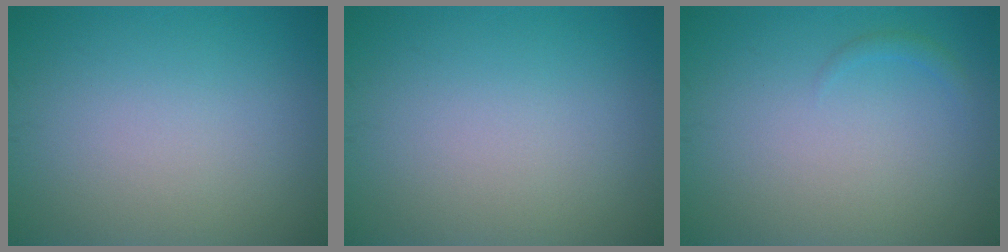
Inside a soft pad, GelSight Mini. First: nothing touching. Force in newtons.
{"total": 0.0}
{"total": 0.7, "press": 0.7, "slide": 0.1}